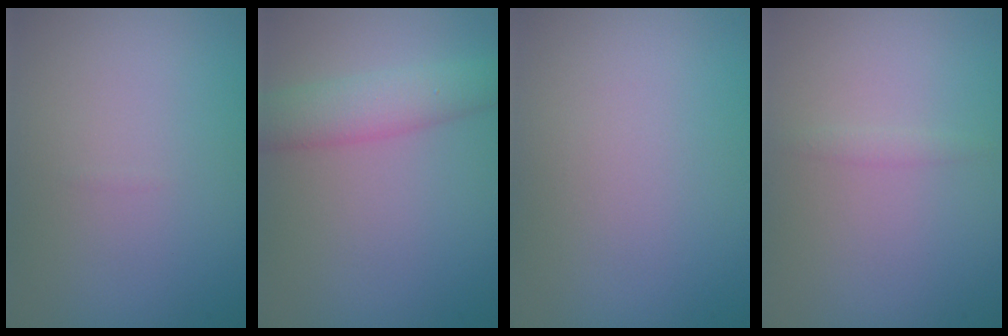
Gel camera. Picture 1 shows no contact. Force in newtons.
{"total": 4.2, "press": 4.1, "slide": 0.1}
{"total": 0.0}
{"total": 0.7, "press": 0.7, "slide": 0.1}